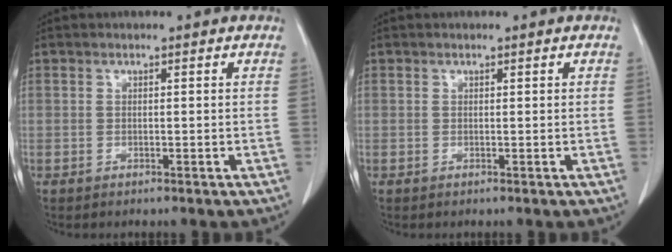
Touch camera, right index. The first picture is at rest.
{"total": 0.0}